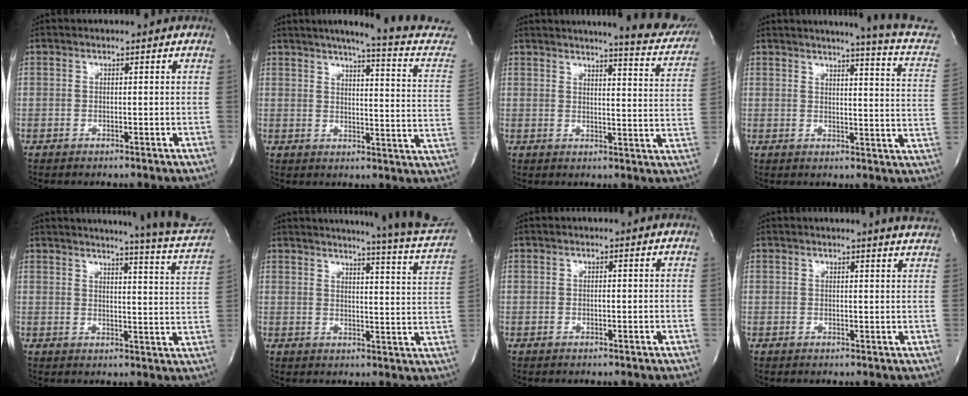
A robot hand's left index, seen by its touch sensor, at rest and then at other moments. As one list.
[{"total": 17.7, "force": [15.6, 0.0, 8.4], "torque": [-0.111, -0.062, 0.171]}, {"total": 13.1, "force": [11.9, 0.9, 5.4], "torque": [-0.059, -0.053, 0.122]}, {"total": 13.3, "force": [11.6, -0.9, 6.3], "torque": [-0.085, -0.076, 0.108]}, {"total": 19.1, "force": [17.9, -0.5, 6.5], "torque": [-0.089, -0.103, 0.192]}, {"total": 20.2, "force": [18.9, -0.7, 6.9], "torque": [-0.097, -0.108, 0.207]}, {"total": 0.0}, {"total": 4.7, "force": [4.5, -0.6, 1.3], "torque": [-0.018, -0.019, 0.027]}]